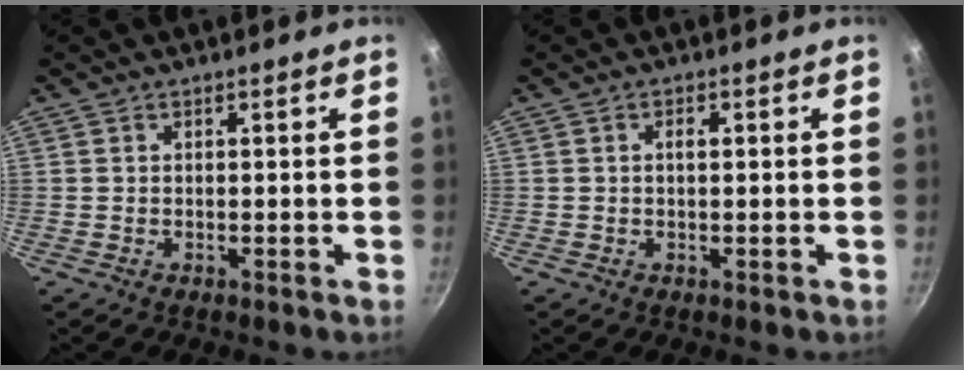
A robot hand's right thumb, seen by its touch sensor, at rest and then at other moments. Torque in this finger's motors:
{"motor_torque": [0.13, 0.03, 0.13, -0.01, -0.01]}